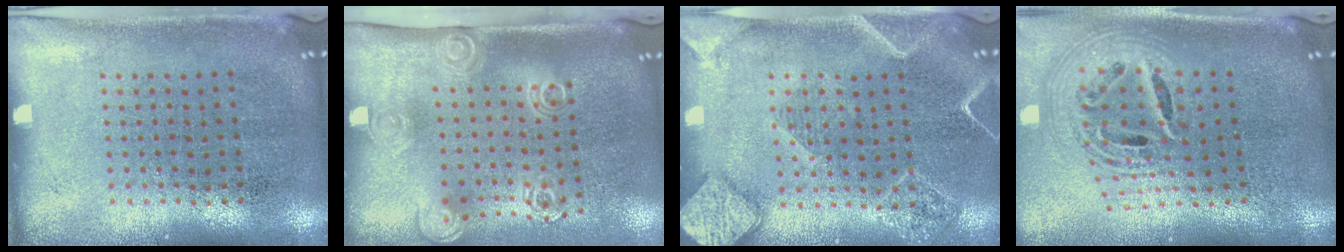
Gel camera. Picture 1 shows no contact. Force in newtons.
{"total": 2.0, "press": 1.4, "slide": 1.5}
{"total": 2.4, "press": 2.2, "slide": 0.9}
{"total": 2.7, "press": 1.9, "slide": 1.9}